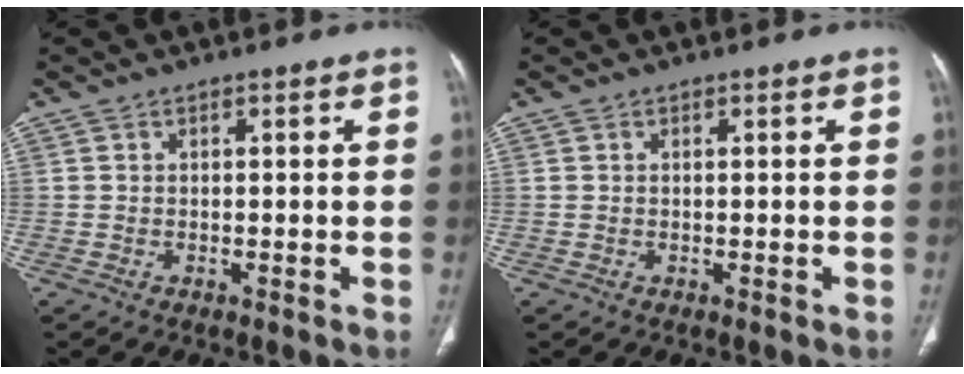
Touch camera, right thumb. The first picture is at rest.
{"total": 0.0}